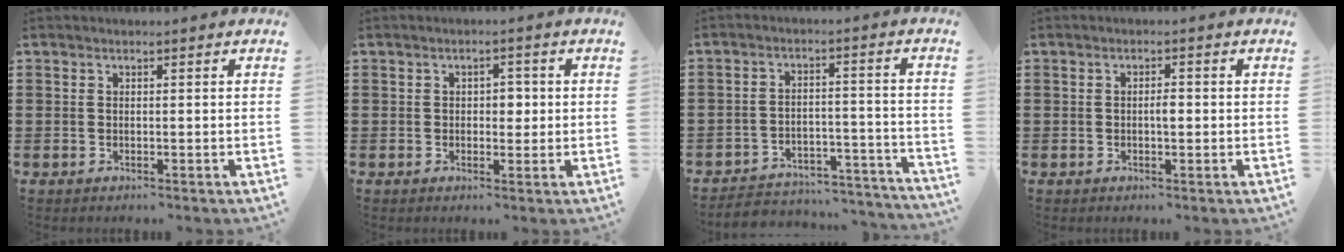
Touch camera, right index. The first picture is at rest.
{"total": 2.4, "force": [0.1, 1.6, 1.8], "torque": [-0.029, 0.005, -0.003]}
{"total": 4.4, "force": [-4.2, 1.1, 0.8], "torque": [-0.017, 0.007, -0.086]}
{"total": 1.6, "force": [-0.2, 0.6, 1.5], "torque": [-0.028, 0.001, -0.004]}